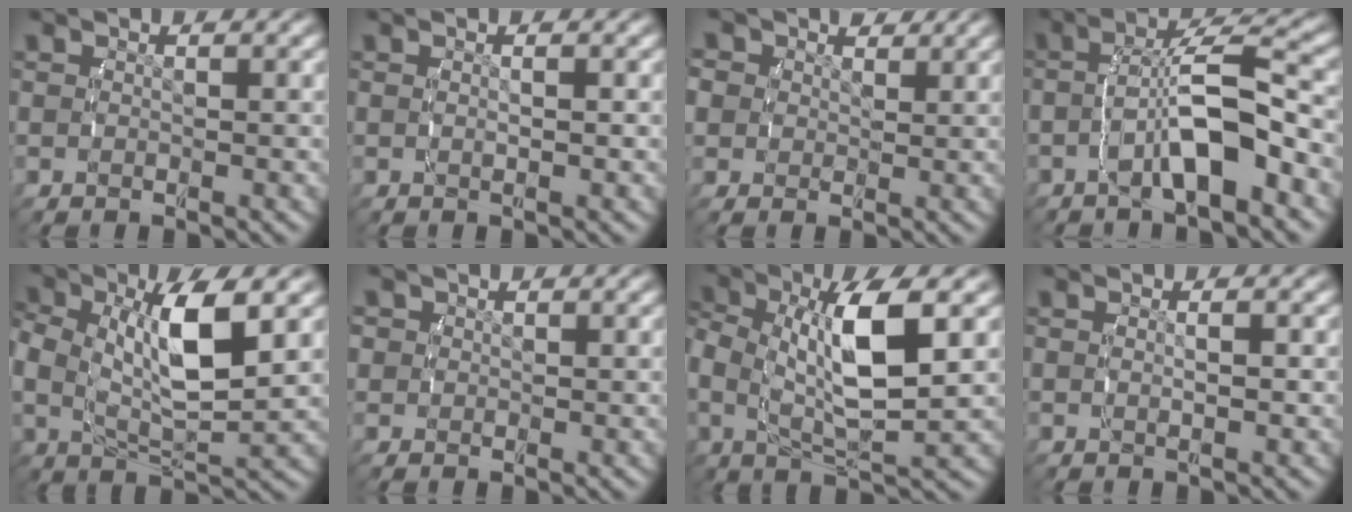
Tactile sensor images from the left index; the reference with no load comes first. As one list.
[{"total": 1.0, "force": [0.0, 0.0, 1.0], "torque": [-0.021, -0.005, 0.005]}, {"total": 4.4, "force": [1.8, 3.6, 1.7], "torque": [-0.040, -0.005, 0.032]}, {"total": 5.2, "force": [-1.9, 0.8, 4.8], "torque": [-0.084, 0.016, -0.031]}, {"total": 7.1, "force": [1.0, 3.4, 6.2], "torque": [-0.123, -0.019, 0.028]}, {"total": 1.9, "force": [0.6, 1.7, 0.6], "torque": [-0.020, -0.007, 0.016]}, {"total": 7.6, "force": [0.3, 3.3, 6.9], "torque": [-0.135, -0.011, 0.012]}, {"total": 1.3, "force": [-0.1, 0.0, 1.3], "torque": [-0.025, -0.004, 0.003]}]